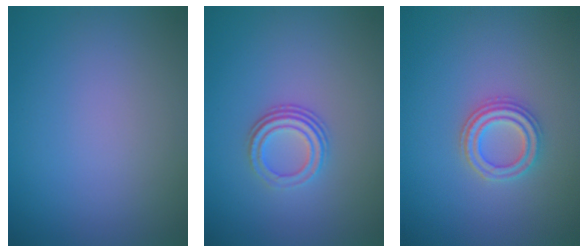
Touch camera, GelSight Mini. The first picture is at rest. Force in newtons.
{"total": 3.2, "press": 2.3, "slide": 2.3}
{"total": 2.7, "press": 2.6, "slide": 1.0}